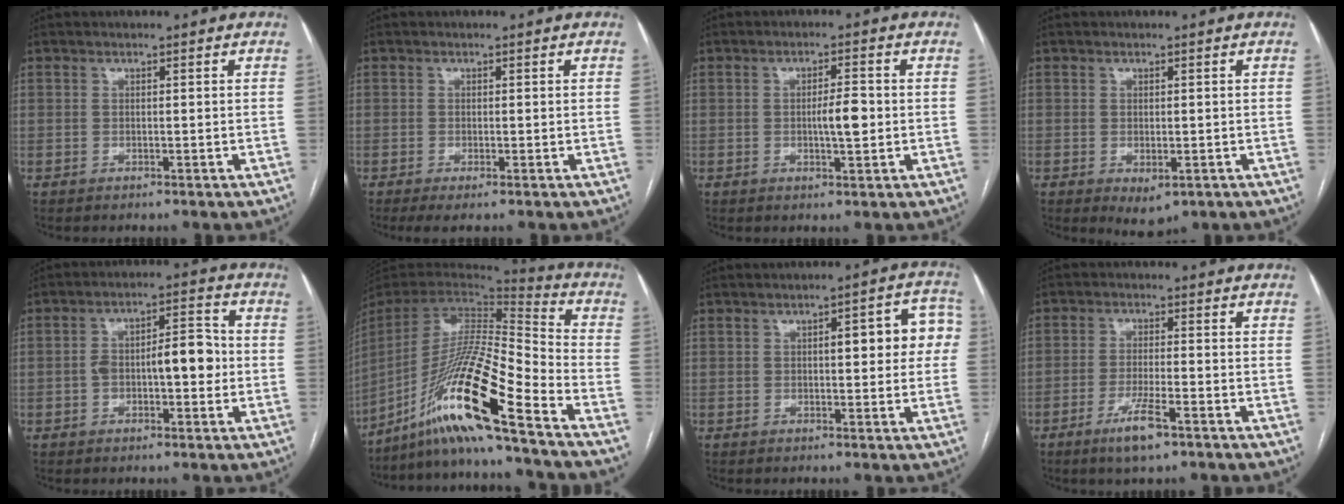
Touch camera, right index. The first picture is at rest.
{"total": 2.4, "force": [-0.9, 0.6, 2.1], "torque": [-0.037, -0.007, -0.012]}
{"total": 4.2, "force": [-0.3, 0.8, 4.1], "torque": [-0.066, 0.001, -0.003]}
{"total": 3.3, "force": [-1.2, 1.8, 2.5], "torque": [-0.033, -0.006, -0.004]}
{"total": 8.4, "force": [-0.8, 3.2, 7.7], "torque": [-0.131, 0.027, -0.011]}
{"total": 20.3, "force": [-13.7, -0.6, 15.1], "torque": [-0.321, -0.020, -0.259]}
{"total": 8.3, "force": [1.1, 2.5, 7.9], "torque": [-0.086, 0.030, 0.009]}
{"total": 5.8, "force": [-3.5, 0.7, 4.6], "torque": [-0.089, -0.008, -0.061]}